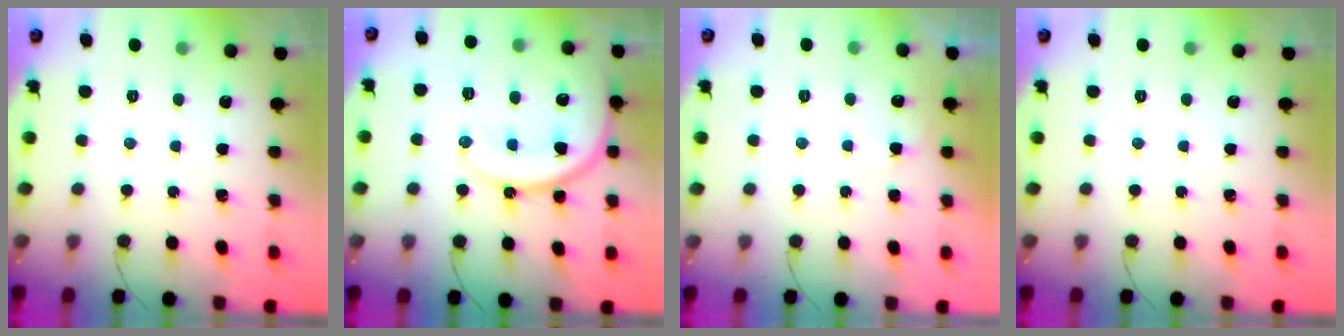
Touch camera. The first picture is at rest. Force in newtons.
{"total": 18.5, "press": 18.1, "slide": 3.7}
{"total": 5.2, "press": 5.2, "slide": 0.3}
{"total": 0.0}